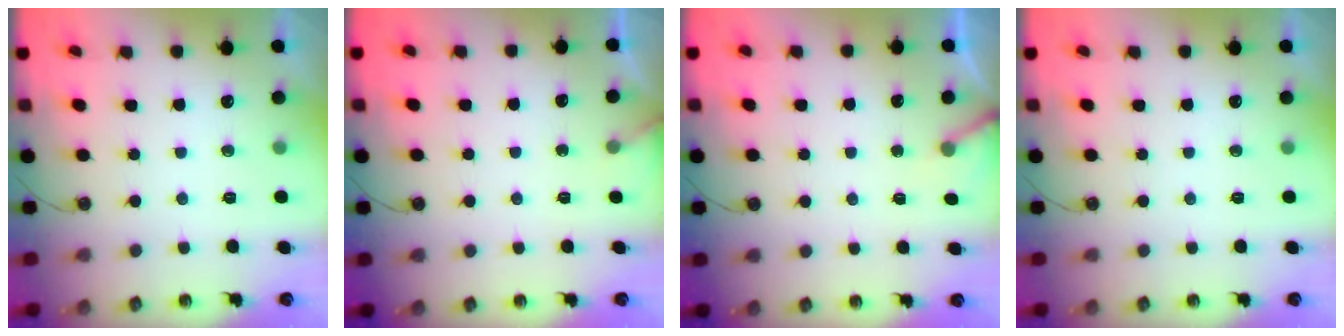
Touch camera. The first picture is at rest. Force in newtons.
{"total": 2.5, "press": 2.5, "slide": 0.3}
{"total": 4.2, "press": 4.2, "slide": 0.4}
{"total": 0.0}